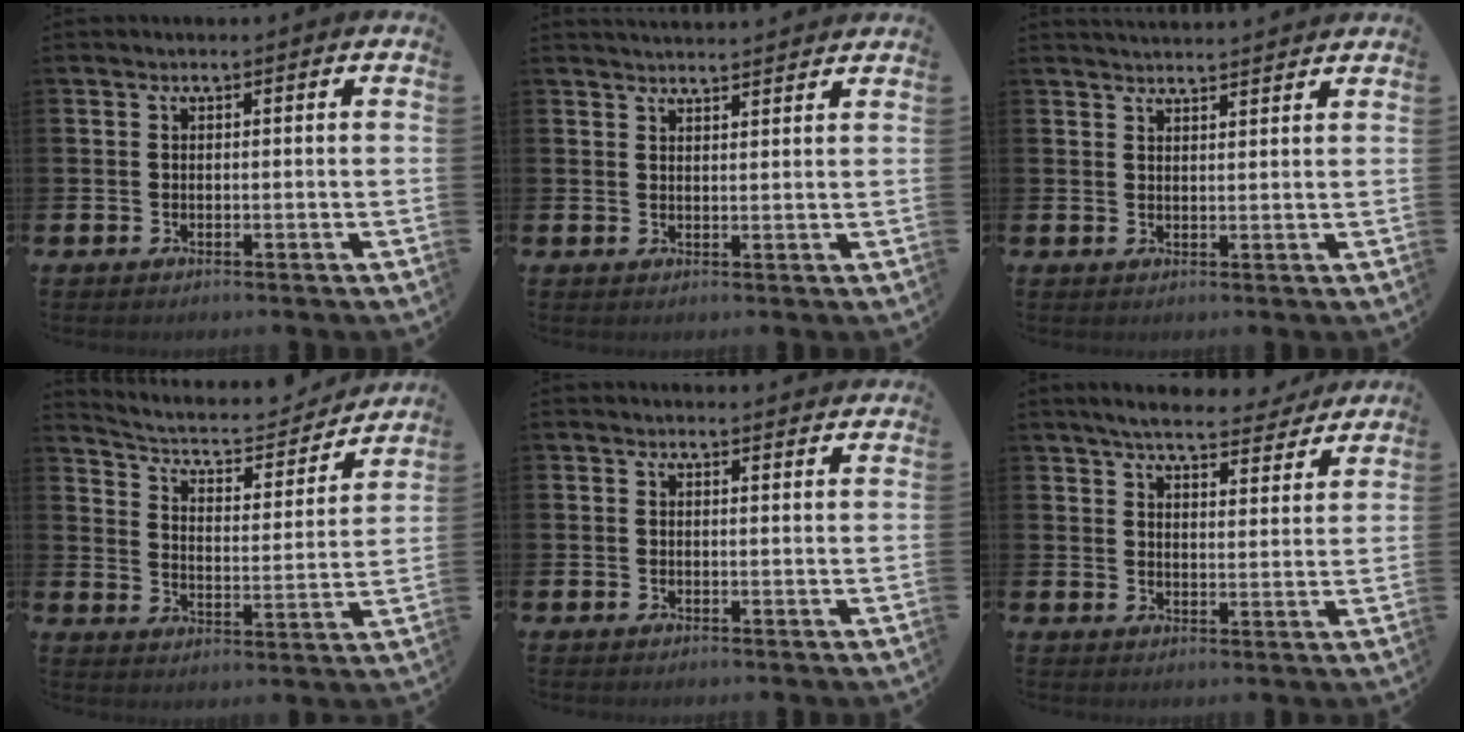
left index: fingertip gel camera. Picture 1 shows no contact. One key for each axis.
{"total": 2.7, "fx": 2.7, "fy": 0.0, "fz": 0.0, "tx": 0.000, "ty": -0.016, "tz": 0.049}
{"total": 2.8, "fx": 2.8, "fy": -0.1, "fz": 0.0, "tx": -0.001, "ty": -0.016, "tz": 0.050}
{"total": 6.3, "fx": 5.6, "fy": 2.1, "fz": 1.9, "tx": -0.063, "ty": -0.043, "tz": 0.090}
{"total": 1.3, "fx": 1.3, "fy": 0.1, "fz": 0.0, "tx": 0.007, "ty": -0.007, "tz": 0.022}
{"total": 5.8, "fx": 5.5, "fy": 1.0, "fz": 1.5, "tx": -0.035, "ty": -0.035, "tz": 0.094}